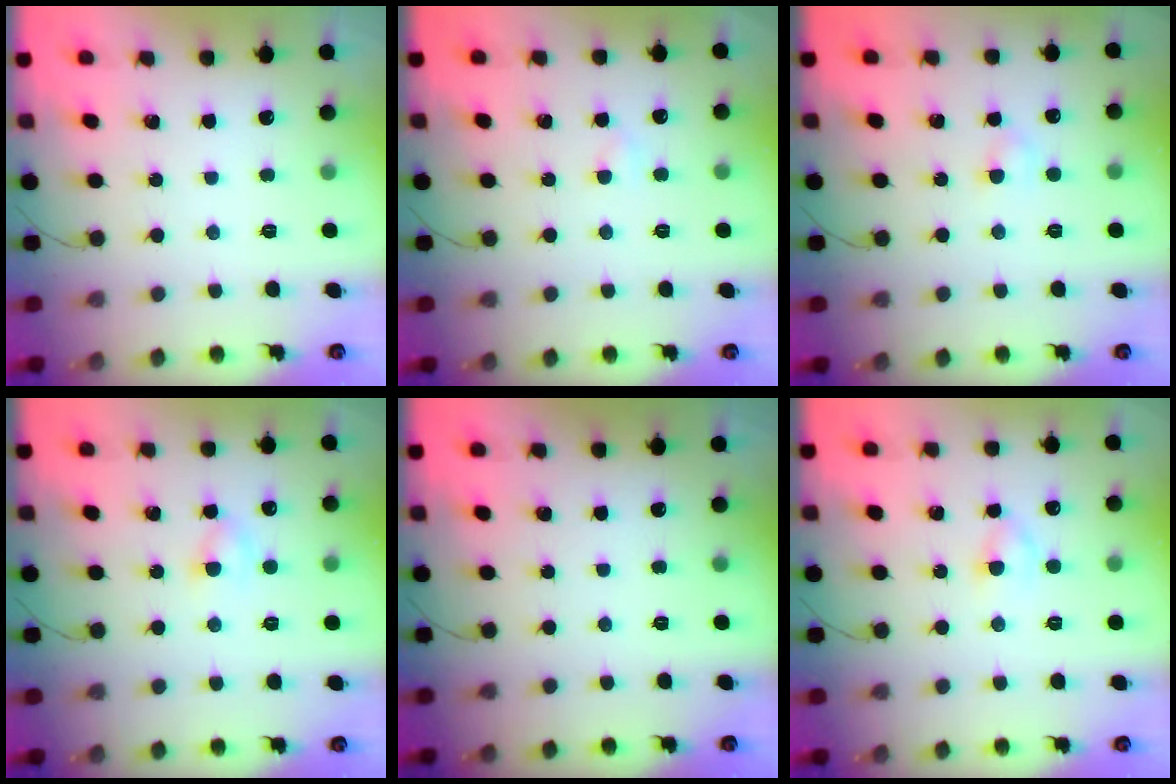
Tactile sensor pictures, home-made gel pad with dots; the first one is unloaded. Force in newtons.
{"total": 2.4, "press": 2.3, "slide": 0.8}
{"total": 2.5, "press": 2.4, "slide": 0.9}
{"total": 2.9, "press": 2.6, "slide": 1.3}
{"total": 0.0}
{"total": 2.5, "press": 2.2, "slide": 1.2}